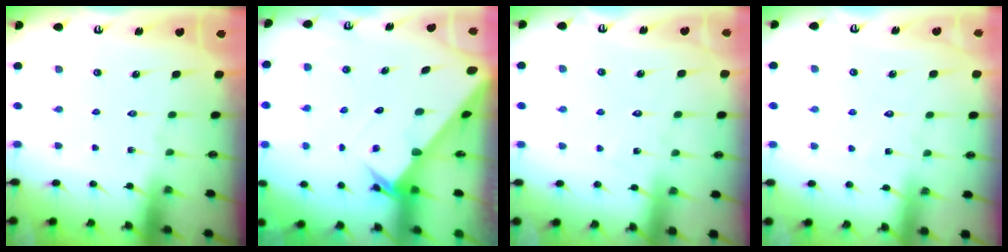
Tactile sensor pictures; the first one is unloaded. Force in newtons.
{"total": 3.7, "press": 3.7, "slide": 0.2}
{"total": 5.1, "press": 5.1, "slide": 0.5}
{"total": 5.1, "press": 5.1, "slide": 0.4}